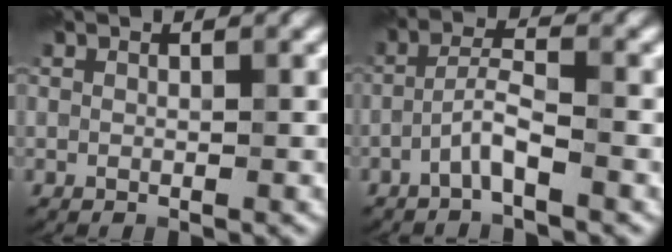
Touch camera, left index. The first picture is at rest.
{"total": 2.5, "force": [-1.5, 0.2, 2.0], "torque": [-0.043, 0.012, -0.037]}